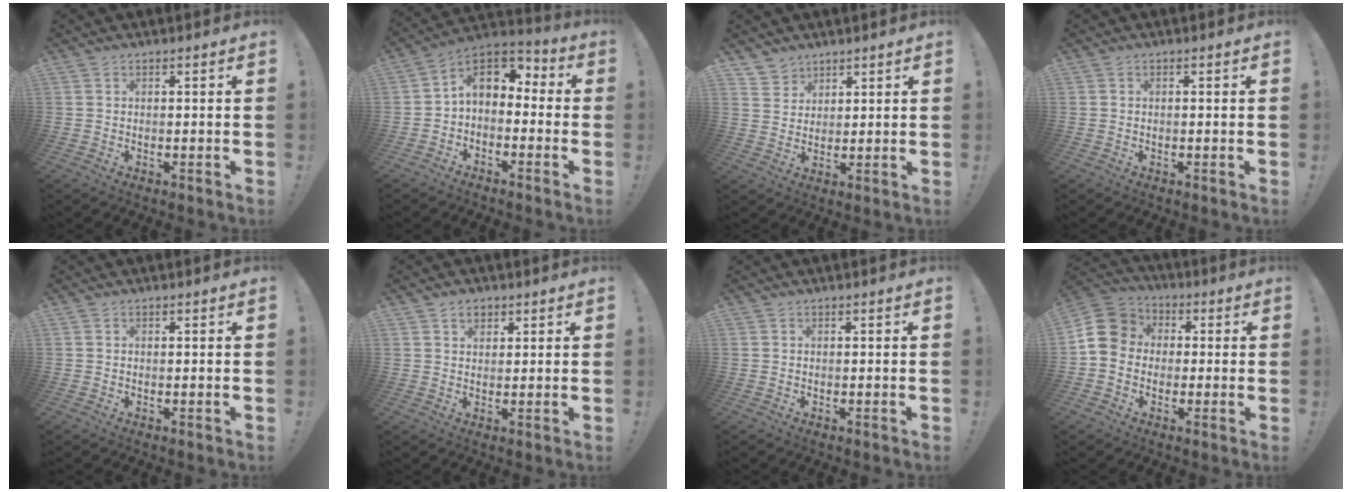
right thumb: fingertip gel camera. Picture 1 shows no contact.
{"total": 7.9, "force": [0.8, 5.7, 5.4], "torque": [-0.081, 0.004, 0.023]}
{"total": 4.8, "force": [3.7, 3.1, -0.1], "torque": [-0.004, -0.030, 0.070]}
{"total": 0.0}
{"total": 0.0}
{"total": 3.2, "force": [1.9, 2.2, 1.3], "torque": [-0.010, -0.008, 0.032]}
{"total": 0.0}
{"total": 11.3, "force": [0.4, 10.0, 5.4], "torque": [-0.083, 0.015, 0.015]}